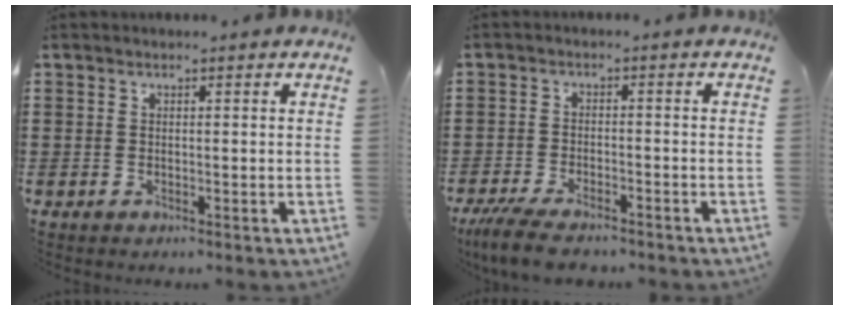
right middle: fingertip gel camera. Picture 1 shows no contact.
{"total": 4.9, "force": [-4.2, 1.0, 2.4], "torque": [-0.059, -0.006, -0.085]}